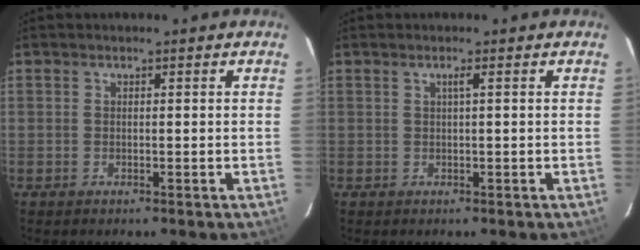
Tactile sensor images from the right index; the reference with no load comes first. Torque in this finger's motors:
{"motor_torque": [0.13, -0.02, 0.06, 0.02]}